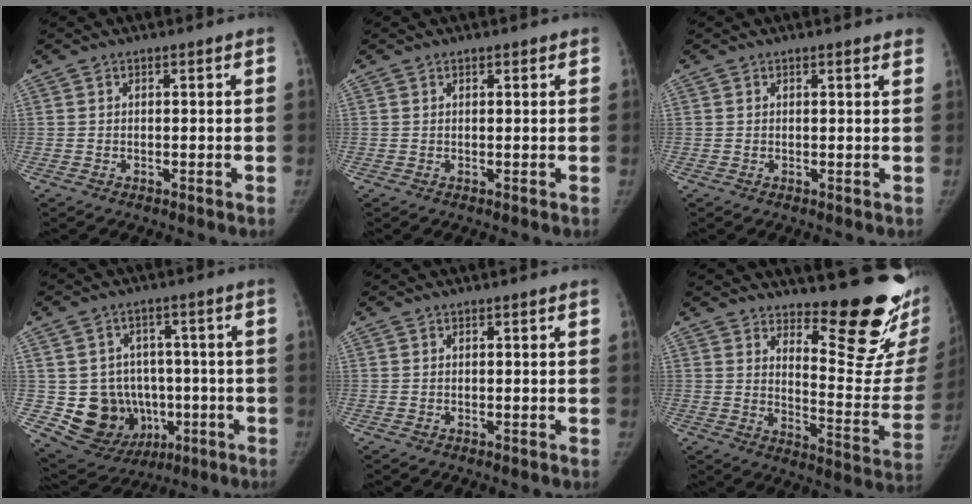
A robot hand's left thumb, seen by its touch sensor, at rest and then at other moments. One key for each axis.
{"total": 1.0, "fx": 0.7, "fy": 0.5, "fz": 0.4, "tx": -0.001, "ty": -0.003, "tz": 0.007}
{"total": 1.6, "fx": 1.3, "fy": 0.4, "fz": 0.9, "tx": -0.004, "ty": -0.001, "tz": 0.015}
{"total": 15.0, "fx": -2.6, "fy": 13.1, "fz": 6.7, "tx": -0.077, "ty": 0.019, "tz": -0.014}
{"total": 0.0}
{"total": 19.7, "fx": 15.0, "fy": 4.9, "fz": 11.9, "tx": -0.128, "ty": -0.156, "tz": 0.201}